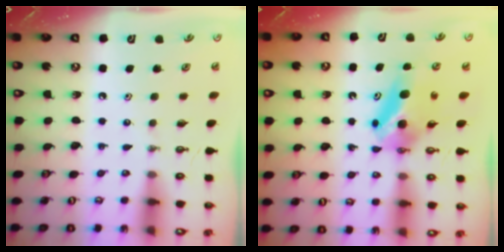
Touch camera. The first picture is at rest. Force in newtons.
{"total": 8.4, "press": 5.9, "slide": 5.9}